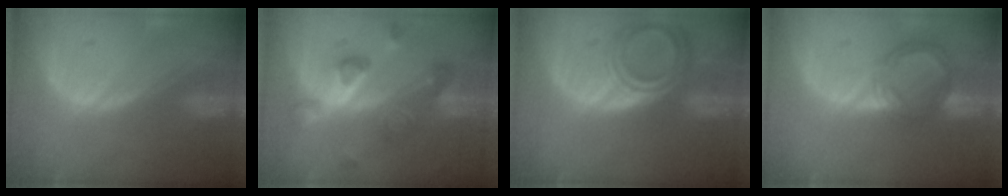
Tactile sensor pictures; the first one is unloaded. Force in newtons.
{"total": 9.4, "press": 8.2, "slide": 4.6}
{"total": 6.7, "press": 6.1, "slide": 2.8}
{"total": 5.5, "press": 5.5, "slide": 0.5}